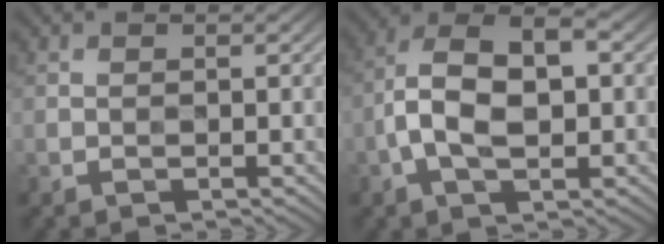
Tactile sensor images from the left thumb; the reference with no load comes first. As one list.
[{"total": 9.2, "force": [-0.9, 4.9, 7.8], "torque": [-0.147, 0.018, -0.022]}]